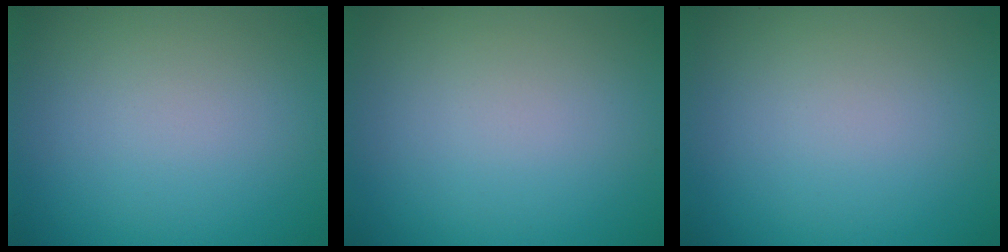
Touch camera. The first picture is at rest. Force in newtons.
{"total": 0.0}
{"total": 0.0}